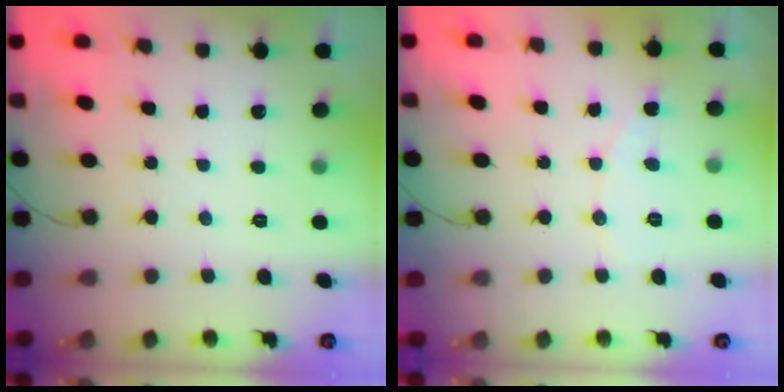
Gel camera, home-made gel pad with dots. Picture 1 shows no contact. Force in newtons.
{"total": 3.3, "press": 3.3, "slide": 0.3}